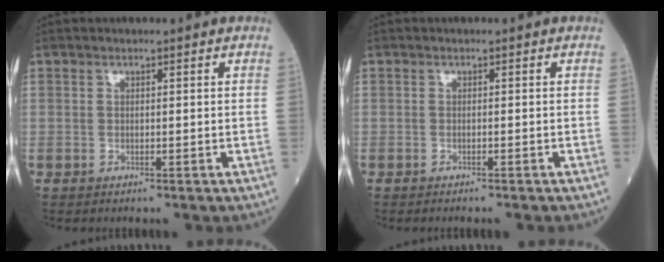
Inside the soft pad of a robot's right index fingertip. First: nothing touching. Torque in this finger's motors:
{"motor_torque": [-0.08, -0.17, 0.09, 0.01]}